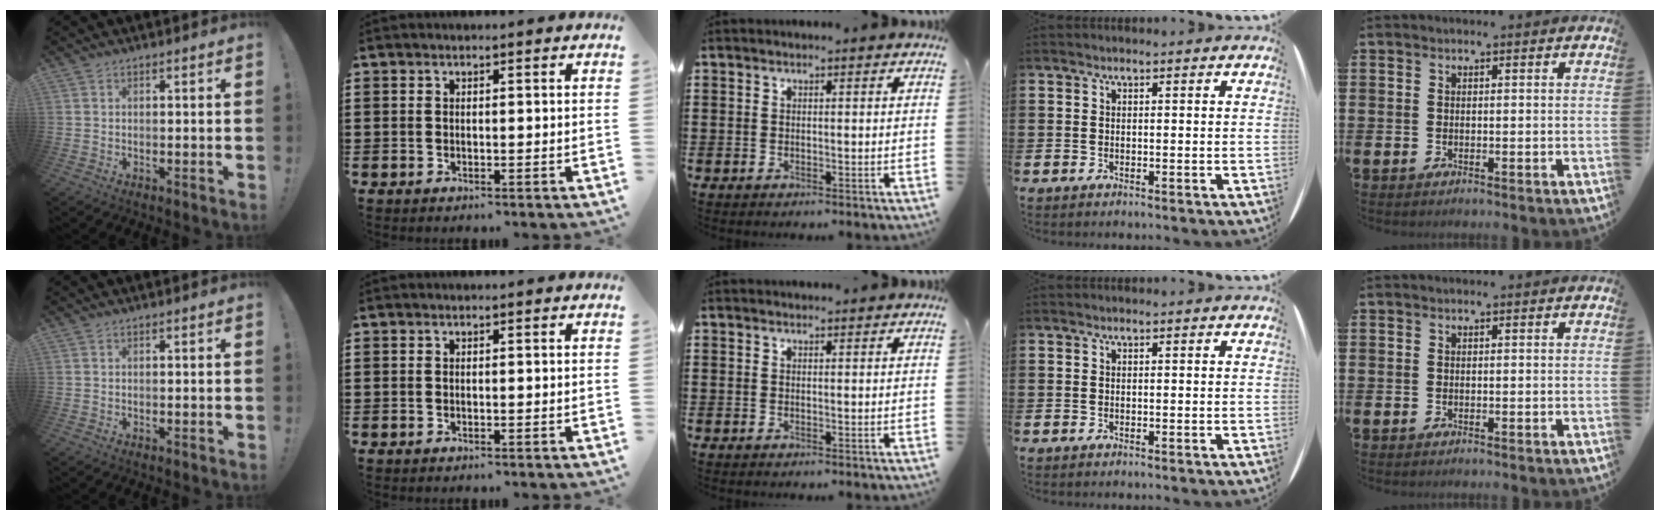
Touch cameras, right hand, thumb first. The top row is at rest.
{"middle": {"total": 0.8, "force": [0.7, 0.2, 0.0], "torque": [0.005, -0.002, 0.012]}}